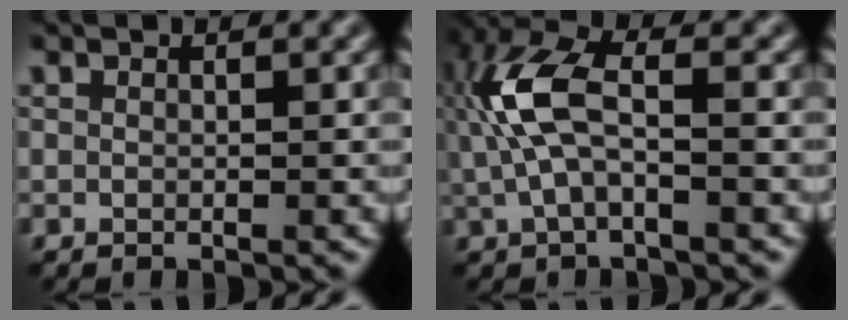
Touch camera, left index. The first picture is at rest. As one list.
[{"total": 6.3, "force": [0.5, 2.8, 5.7], "torque": [-0.136, 0.018, 0.003]}]